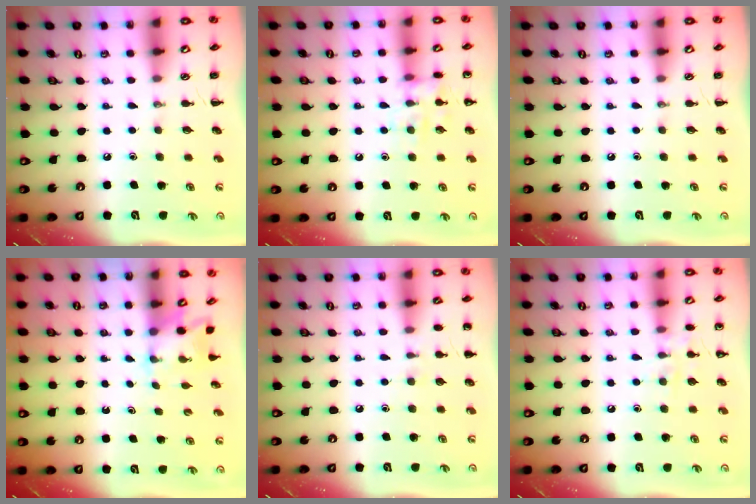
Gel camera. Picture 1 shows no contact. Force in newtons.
{"total": 10.5, "press": 10.5, "slide": 0.7}
{"total": 0.0}
{"total": 1.6, "press": 1.5, "slide": 0.6}
{"total": 5.8, "press": 5.6, "slide": 1.6}
{"total": 6.9, "press": 6.8, "slide": 1.5}